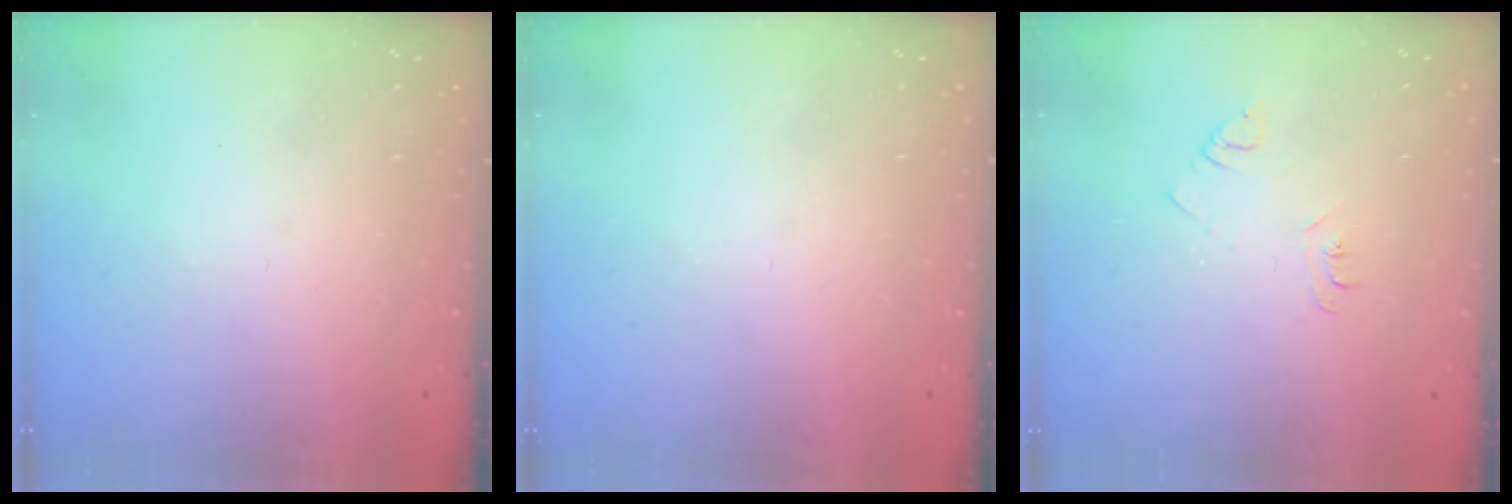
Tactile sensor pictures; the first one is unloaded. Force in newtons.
{"total": 0.0}
{"total": 4.2, "press": 4.1, "slide": 0.6}